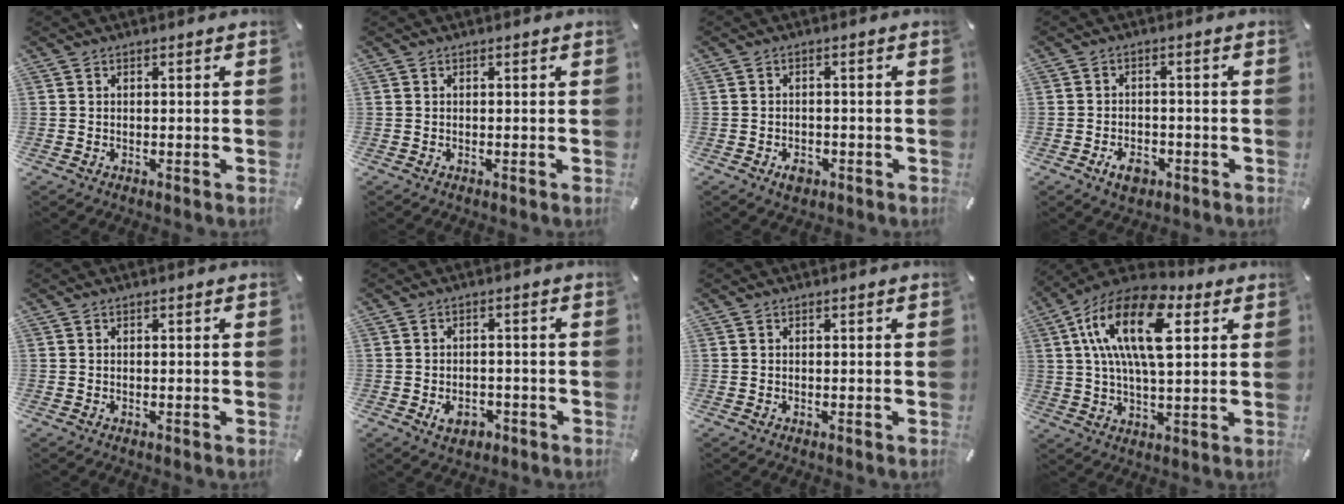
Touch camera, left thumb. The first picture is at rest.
{"total": 0.0}
{"total": 3.1, "force": [-1.7, 2.1, 1.6], "torque": [-0.026, 0.009, -0.030]}
{"total": 4.6, "force": [-2.5, 2.9, 2.6], "torque": [-0.052, 0.010, -0.045]}
{"total": 0.0}
{"total": 4.6, "force": [-1.9, 3.3, 2.6], "torque": [-0.039, 0.006, -0.035]}
{"total": 0.0}
{"total": 19.3, "force": [6.8, 9.4, 15.5], "torque": [-0.311, -0.011, 0.108]}